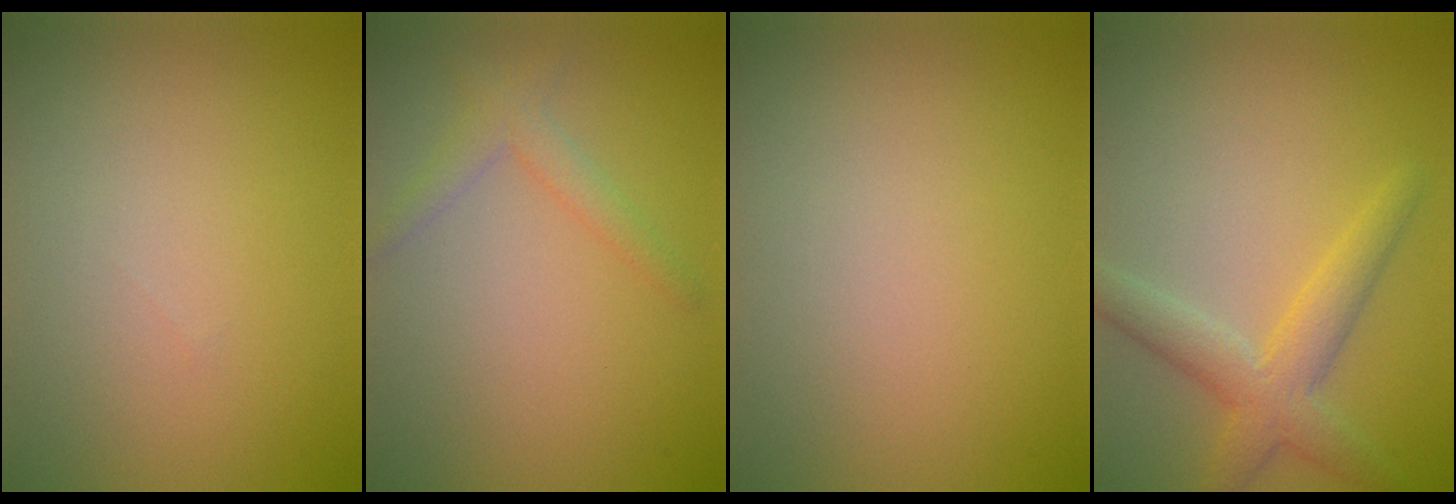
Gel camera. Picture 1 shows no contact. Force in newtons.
{"total": 2.1, "press": 2.1, "slide": 0.1}
{"total": 0.0}
{"total": 4.1, "press": 4.1, "slide": 0.2}